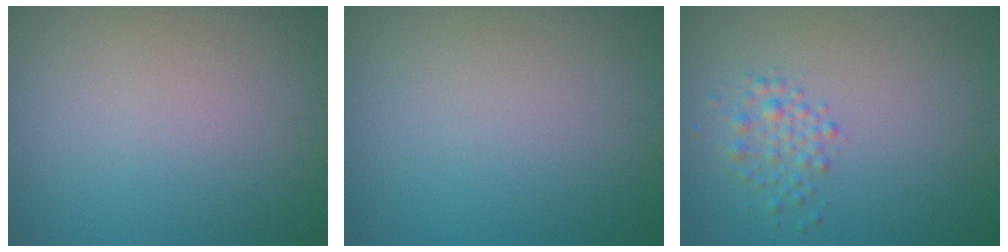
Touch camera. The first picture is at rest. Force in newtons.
{"total": 0.0}
{"total": 1.9, "press": 1.9, "slide": 0.1}